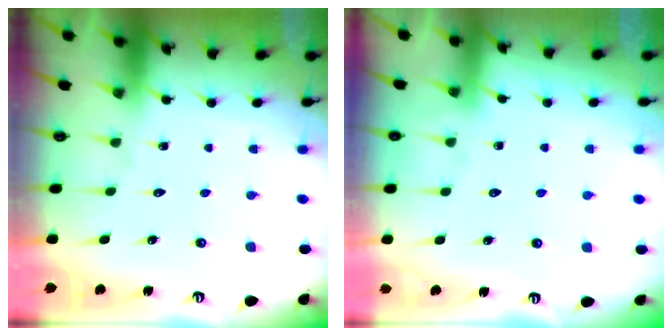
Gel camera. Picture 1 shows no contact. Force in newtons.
{"total": 1.9, "press": 1.9, "slide": 0.4}